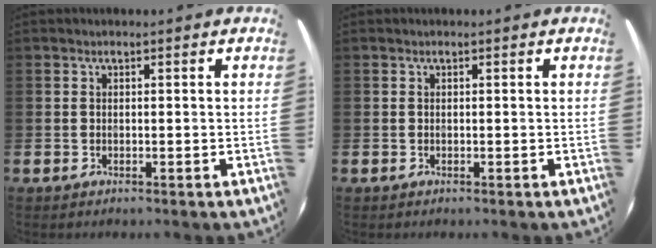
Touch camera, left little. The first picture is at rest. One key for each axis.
{"total": 0.0}